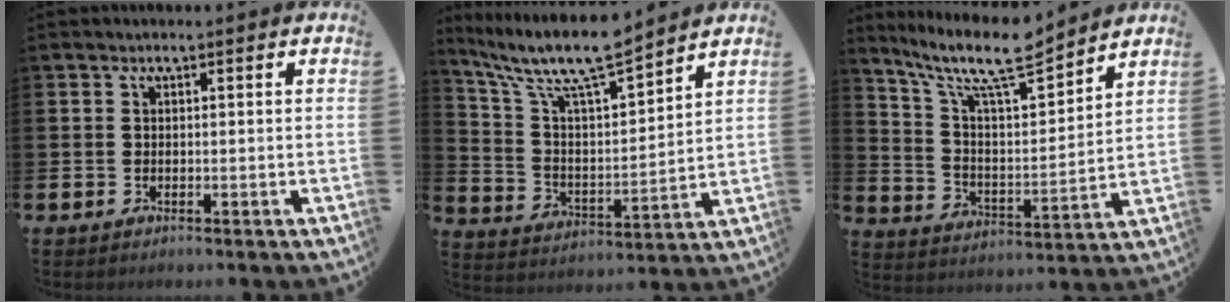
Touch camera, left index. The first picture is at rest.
{"total": 10.4, "force": [9.2, 1.5, 4.6], "torque": [-0.132, -0.054, 0.157]}
{"total": 11.4, "force": [9.7, 2.2, 5.7], "torque": [-0.133, -0.059, 0.165]}